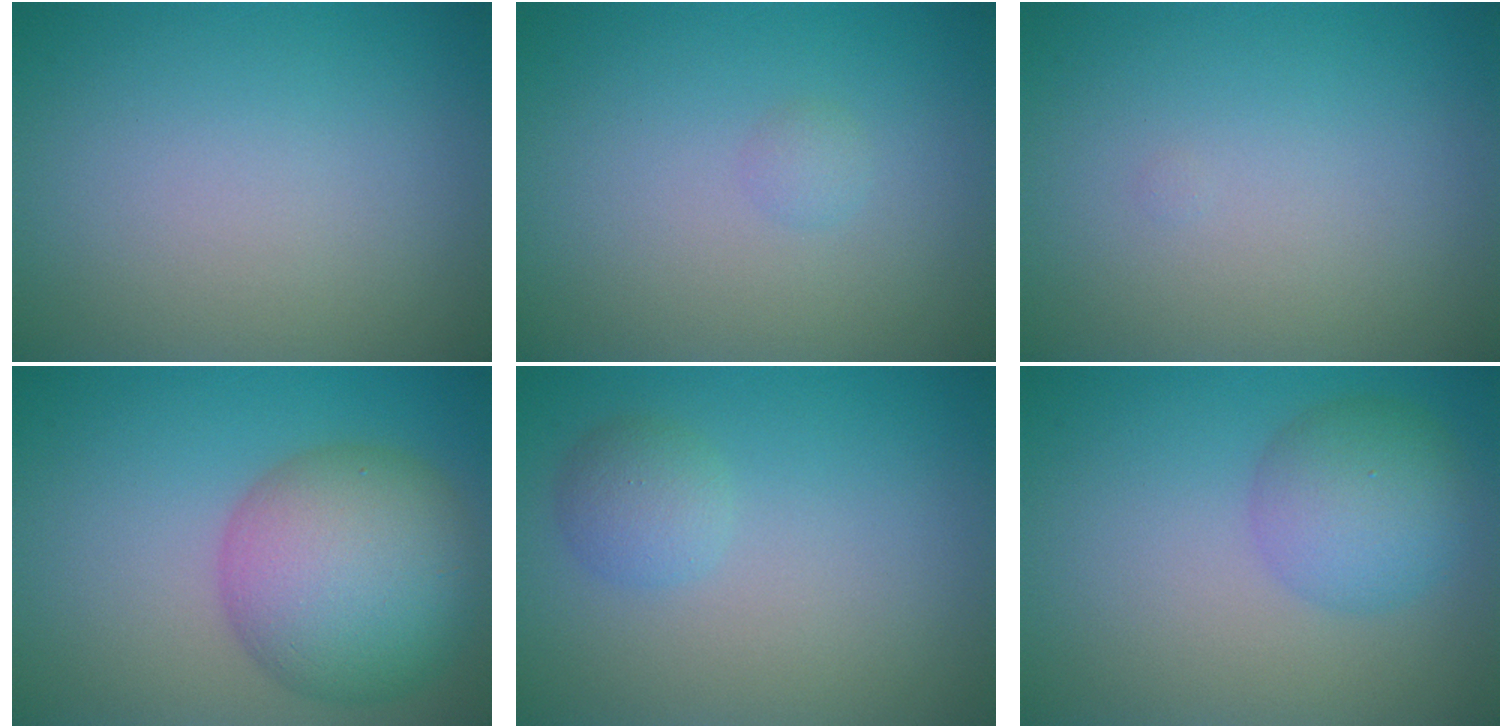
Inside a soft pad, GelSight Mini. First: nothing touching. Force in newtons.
{"total": 0.7, "press": 0.7, "slide": 0.0}
{"total": 0.0}
{"total": 9.3, "press": 9.3, "slide": 0.4}
{"total": 1.8, "press": 1.8, "slide": 0.1}
{"total": 4.3, "press": 4.3, "slide": 0.1}